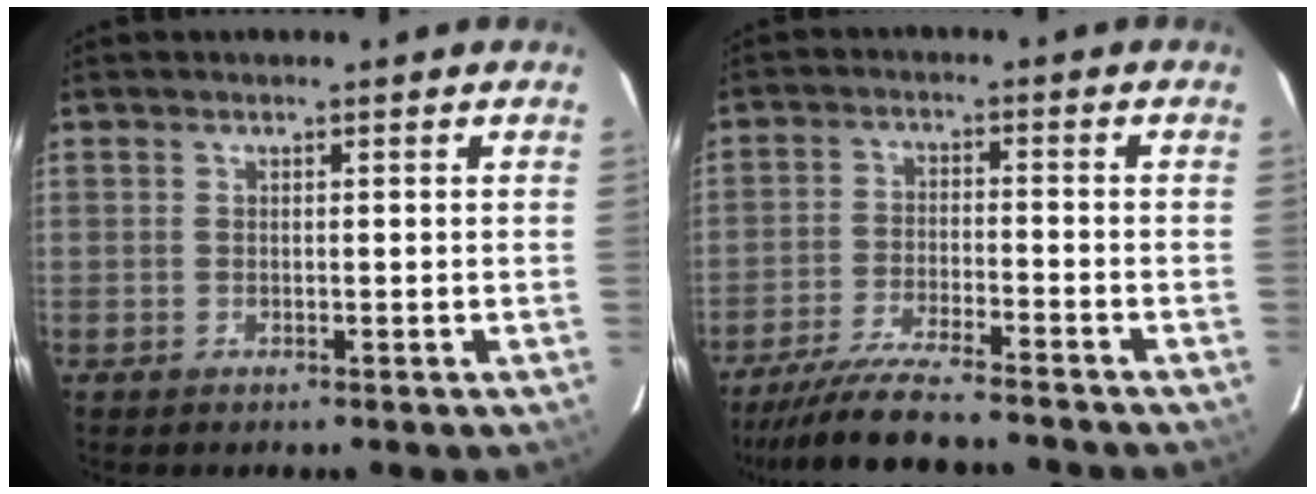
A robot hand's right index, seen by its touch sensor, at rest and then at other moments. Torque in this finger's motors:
{"motor_torque": [1.02, -1.12, 0.45, 0.11]}